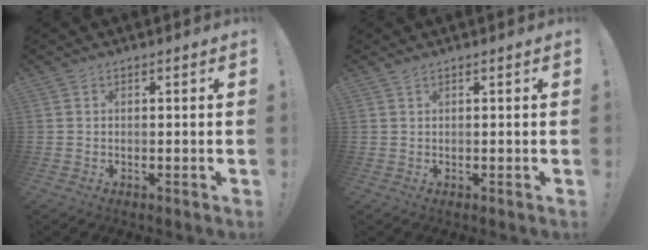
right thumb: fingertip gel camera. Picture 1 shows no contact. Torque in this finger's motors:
{"motor_torque": [0.08, -0.02, 0.16, 0.02, 0.00]}